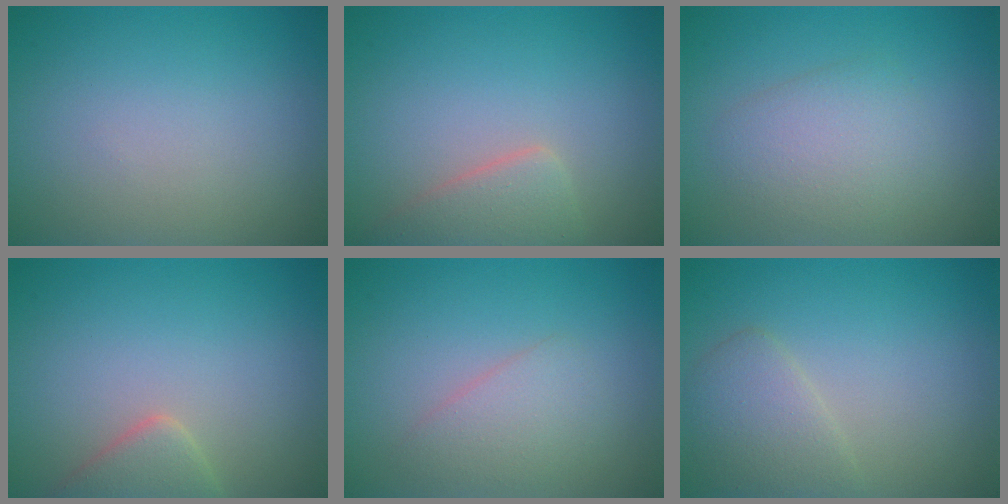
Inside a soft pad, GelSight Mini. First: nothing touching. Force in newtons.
{"total": 2.8, "press": 2.8, "slide": 0.3}
{"total": 3.1, "press": 3.1, "slide": 0.0}
{"total": 2.8, "press": 2.8, "slide": 0.2}
{"total": 2.3, "press": 2.3, "slide": 0.1}
{"total": 2.7, "press": 2.7, "slide": 0.1}